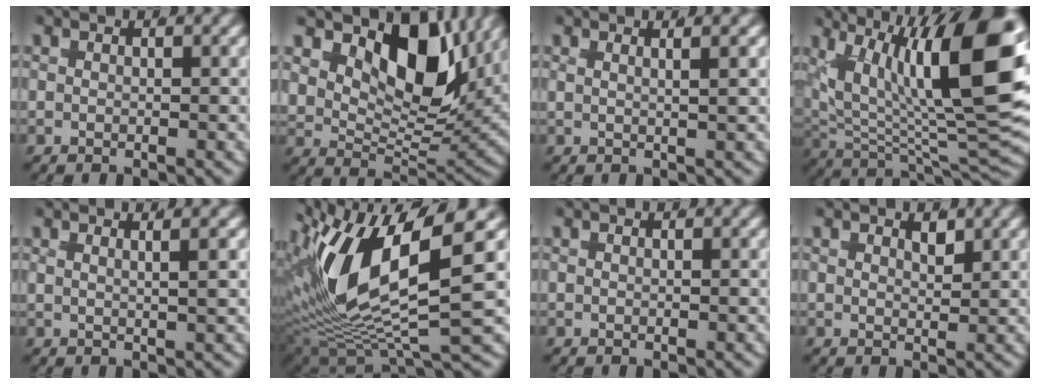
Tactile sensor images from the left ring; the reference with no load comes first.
{"total": 12.0, "force": [4.7, 7.7, 7.9], "torque": [-0.150, -0.008, 0.058]}
{"total": 2.0, "force": [1.3, 0.2, 1.5], "torque": [-0.015, 0.005, 0.017]}
{"total": 15.9, "force": [2.8, 7.5, 13.7], "torque": [-0.199, -0.001, 0.040]}
{"total": 2.5, "force": [1.5, 0.4, 1.9], "torque": [-0.020, 0.007, 0.020]}
{"total": 13.6, "force": [0.8, 7.5, 11.4], "torque": [-0.226, -0.013, 0.011]}
{"total": 0.0}
{"total": 0.9, "force": [0.8, 0.2, 0.5], "torque": [-0.006, -0.010, 0.014]}